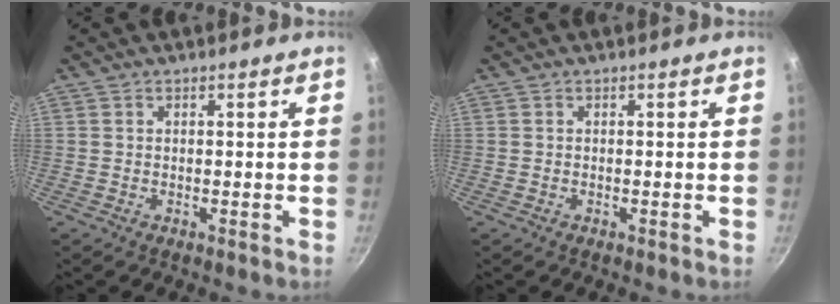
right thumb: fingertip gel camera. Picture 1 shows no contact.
{"total": 0.0}